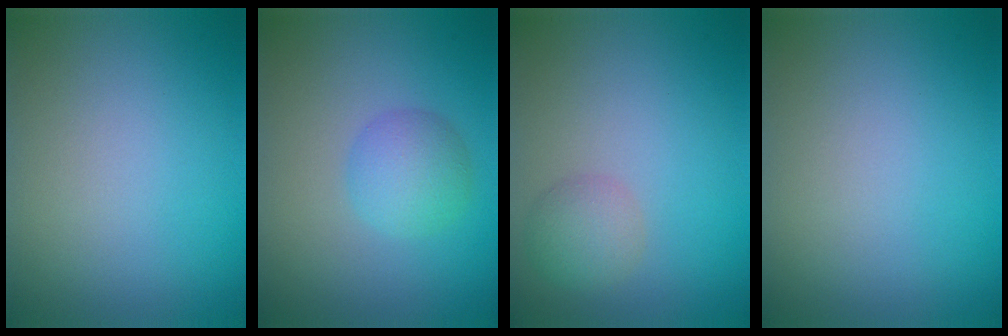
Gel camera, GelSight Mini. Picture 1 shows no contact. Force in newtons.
{"total": 2.9, "press": 2.9, "slide": 0.1}
{"total": 2.4, "press": 2.4, "slide": 0.0}
{"total": 0.0}